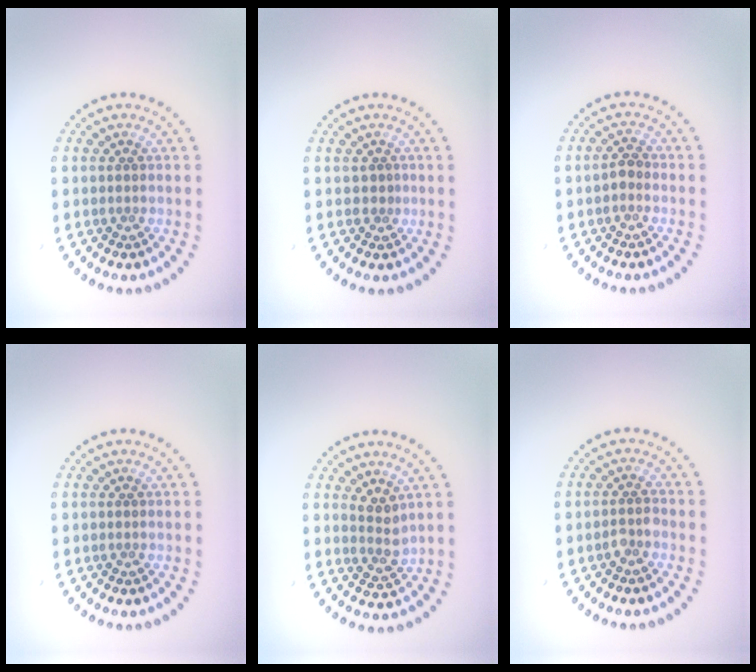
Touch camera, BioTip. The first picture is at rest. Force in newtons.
{"total": 0.6, "press": 0.4, "slide": 0.5}
{"total": 1.1, "press": 1.0, "slide": 0.4}
{"total": 0.0}
{"total": 1.9, "press": 1.6, "slide": 1.1}
{"total": 1.2, "press": 1.1, "slide": 0.5}